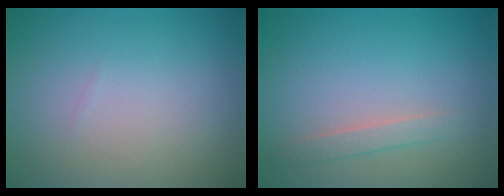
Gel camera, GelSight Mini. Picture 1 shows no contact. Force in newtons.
{"total": 1.3, "press": 1.3, "slide": 0.1}